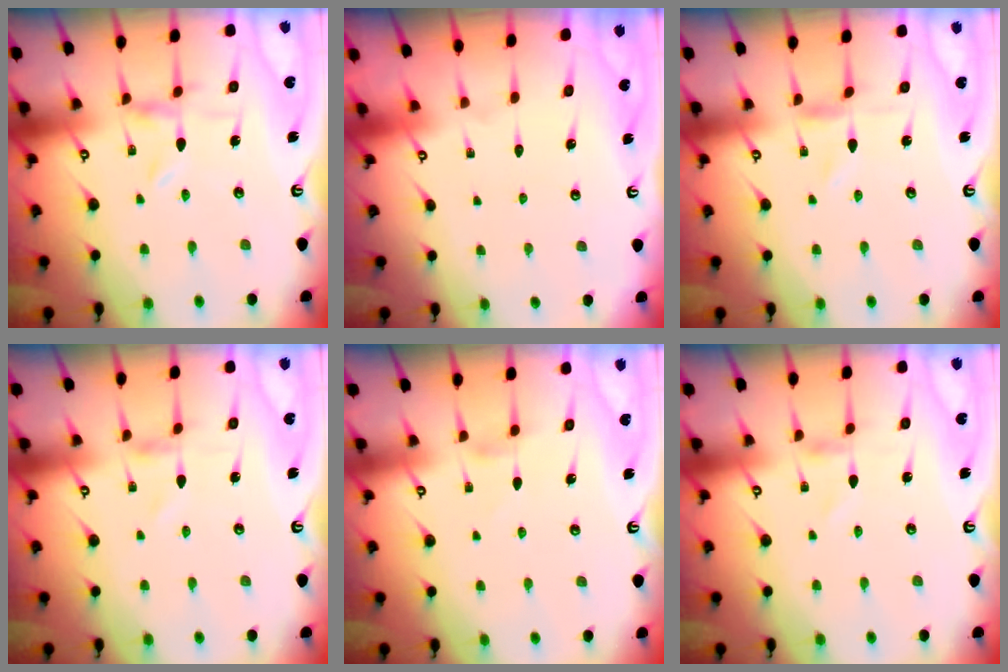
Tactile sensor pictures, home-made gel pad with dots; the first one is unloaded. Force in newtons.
{"total": 1.8, "press": 1.8, "slide": 0.1}
{"total": 1.2, "press": 1.2, "slide": 0.2}
{"total": 0.0}
{"total": 0.7, "press": 0.6, "slide": 0.3}
{"total": 0.6, "press": 0.6, "slide": 0.1}